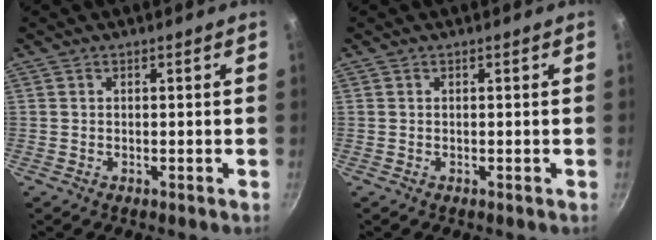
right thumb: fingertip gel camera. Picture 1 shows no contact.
{"total": 0.0}